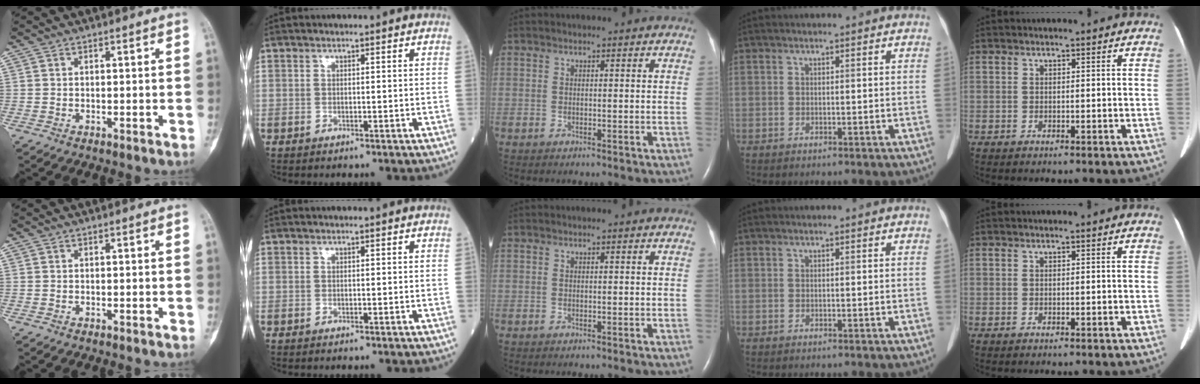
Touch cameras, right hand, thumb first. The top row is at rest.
{}